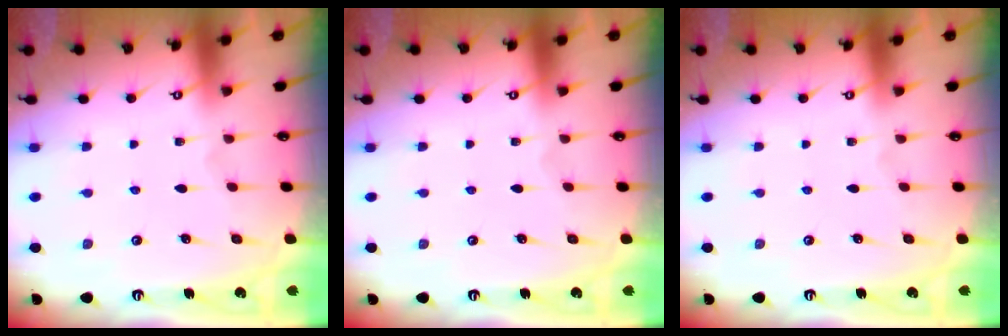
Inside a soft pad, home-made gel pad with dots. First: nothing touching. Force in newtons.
{"total": 0.0}
{"total": 0.0}